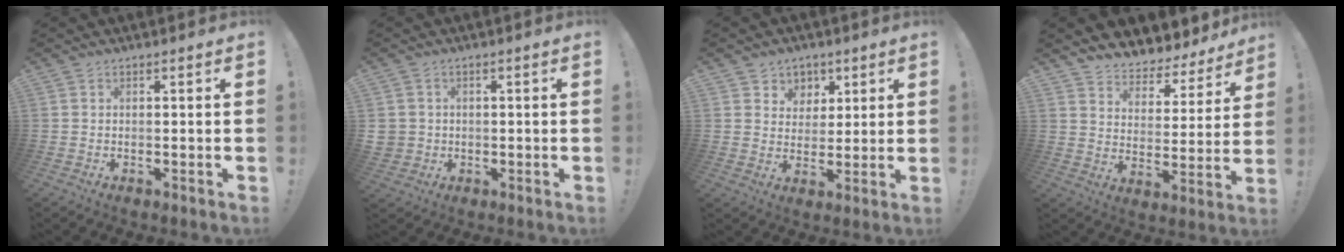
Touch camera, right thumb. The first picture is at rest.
{"total": 3.4, "force": [0.4, 3.2, 1.0], "torque": [-0.023, 0.000, 0.008]}
{"total": 6.2, "force": [2.7, 5.6, 0.4], "torque": [-0.009, -0.025, 0.055]}
{"total": 5.9, "force": [5.3, 2.6, 0.7], "torque": [-0.005, -0.068, 0.094]}